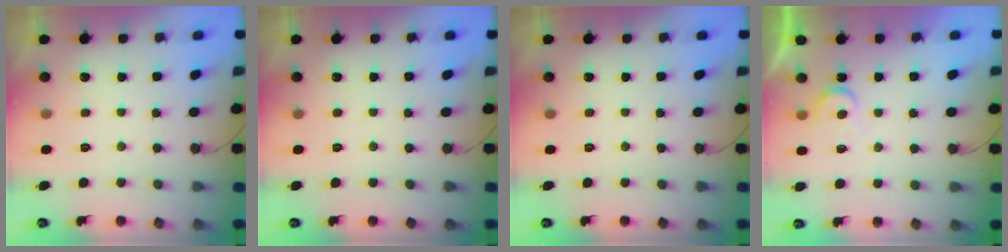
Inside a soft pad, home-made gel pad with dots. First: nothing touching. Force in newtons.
{"total": 0.0}
{"total": 0.0}
{"total": 4.4, "press": 4.4, "slide": 0.5}